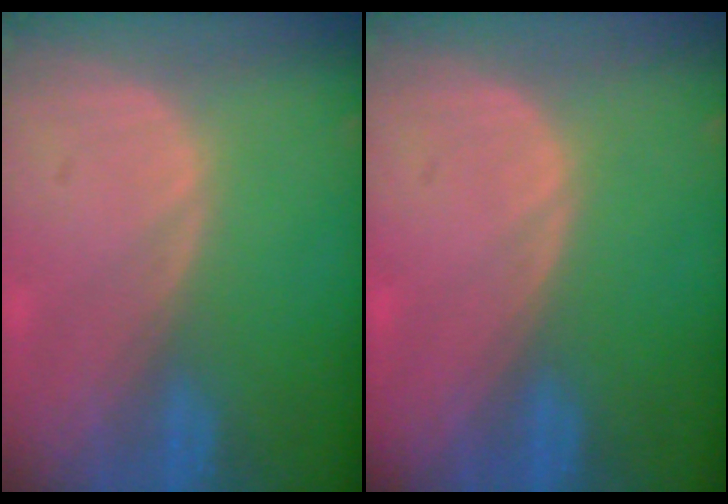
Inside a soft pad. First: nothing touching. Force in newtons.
{"total": 0.0}